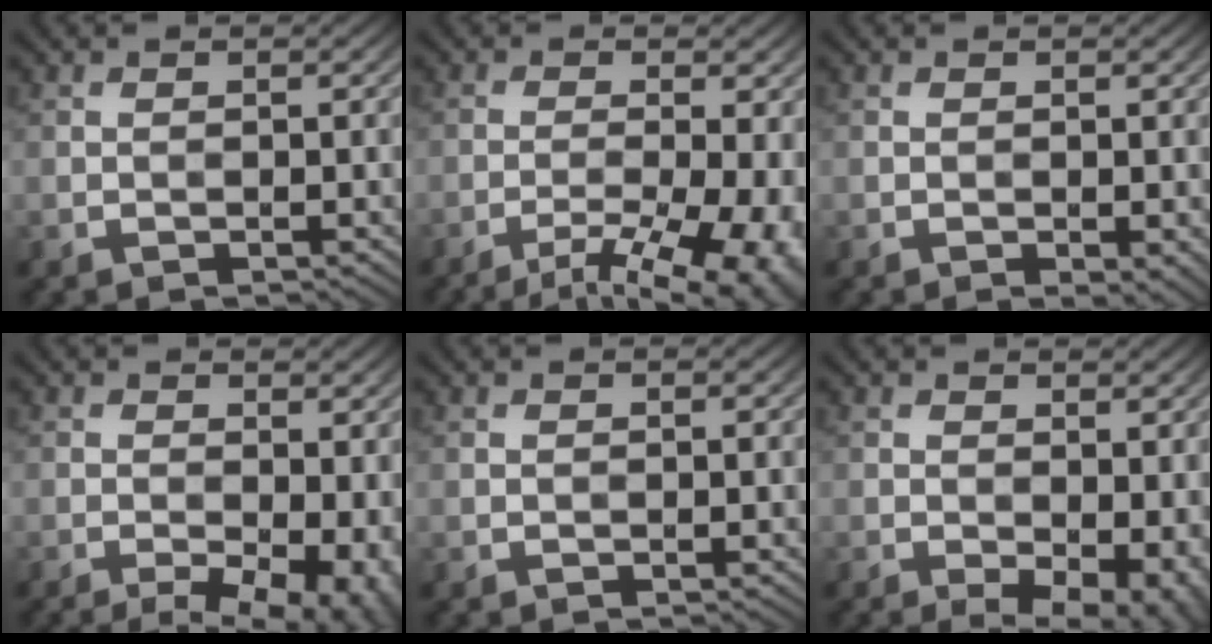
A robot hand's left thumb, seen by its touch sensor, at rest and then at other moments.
{"total": 11.1, "force": [-6.0, 3.5, 8.6], "torque": [-0.131, -0.022, -0.070]}
{"total": 1.5, "force": [-0.5, 0.7, 1.3], "torque": [-0.022, -0.008, -0.006]}
{"total": 9.3, "force": [-3.2, 4.2, 7.7], "torque": [-0.106, -0.018, -0.037]}
{"total": 0.0}
{"total": 6.3, "force": [-1.7, 3.3, 5.0], "torque": [-0.071, -0.016, -0.017]}